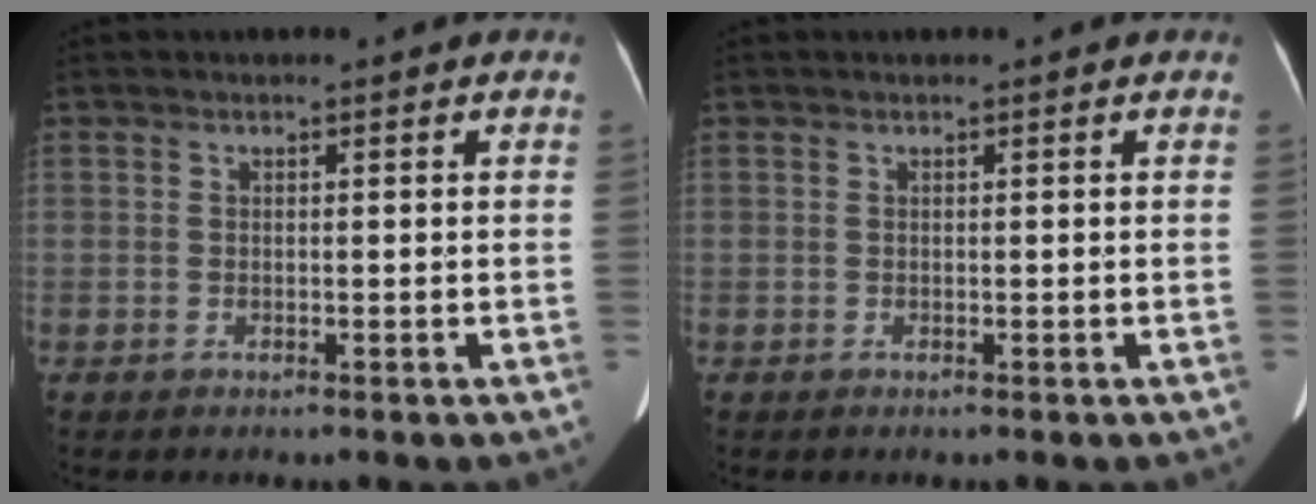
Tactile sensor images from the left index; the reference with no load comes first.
{"total": 0.0}